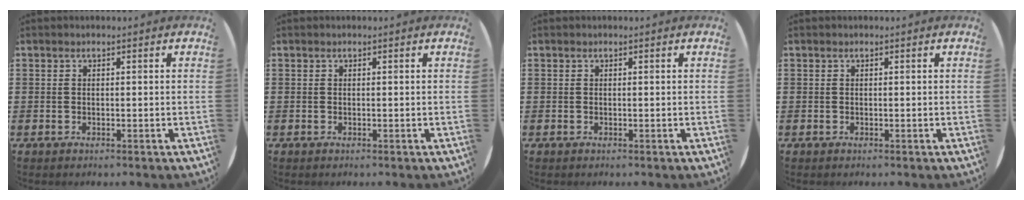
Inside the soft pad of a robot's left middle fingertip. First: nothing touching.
{"total": 0.0}
{"total": 0.0}
{"total": 0.0}